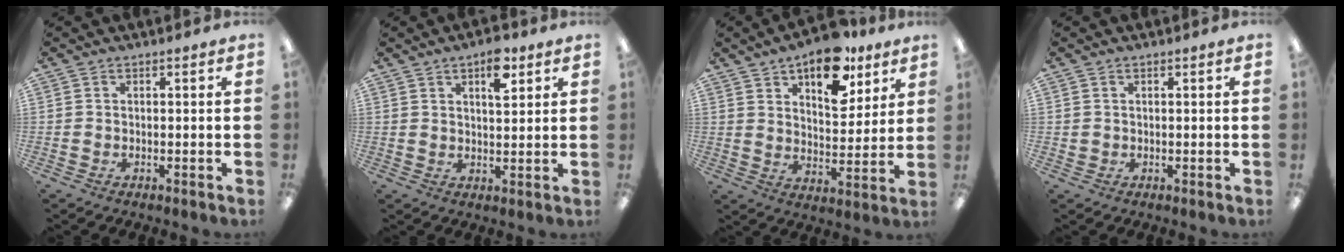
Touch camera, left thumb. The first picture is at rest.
{"total": 6.8, "force": [4.2, 2.8, 4.6], "torque": [-0.061, -0.015, 0.066]}
{"total": 15.4, "force": [10.1, 7.5, 9.0], "torque": [-0.111, -0.052, 0.169]}
{"total": 0.9, "force": [0.4, 0.8, 0.0], "torque": [-0.001, 0.004, 0.008]}